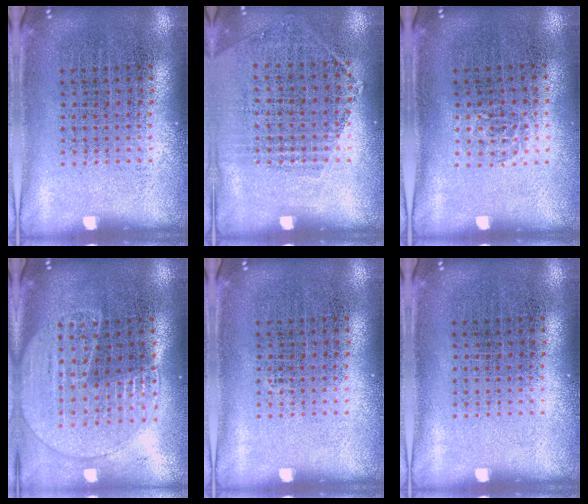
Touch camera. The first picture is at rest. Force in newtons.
{"total": 1.2, "press": 1.0, "slide": 0.6}
{"total": 0.5, "press": 0.4, "slide": 0.3}
{"total": 1.8, "press": 1.7, "slide": 0.6}
{"total": 0.0}
{"total": 0.0}